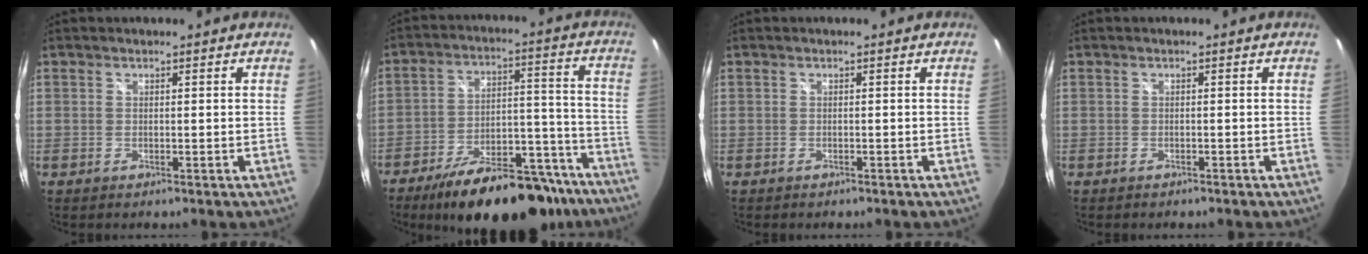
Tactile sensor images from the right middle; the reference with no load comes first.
{"total": 23.8, "force": [-18.5, 8.8, 12.1], "torque": [-0.190, 0.016, -0.247]}
{"total": 0.5, "force": [-0.5, 0.2, 0.1], "torque": [-0.002, 0.001, -0.006]}
{"total": 0.7, "force": [-0.6, 0.3, 0.2], "torque": [-0.006, 0.002, -0.008]}